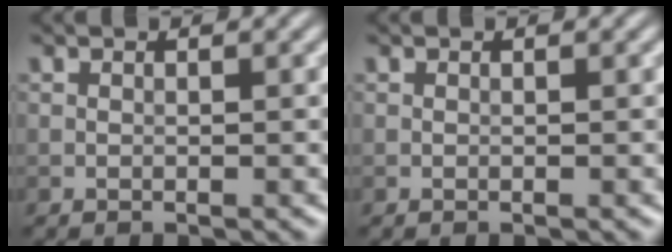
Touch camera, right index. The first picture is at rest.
{"total": 0.0}